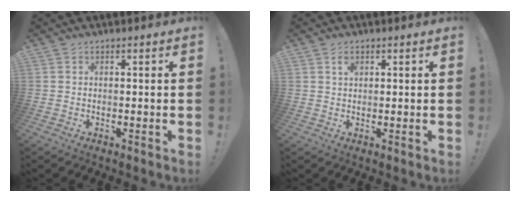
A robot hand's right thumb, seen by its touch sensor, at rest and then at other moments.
{"total": 1.8, "force": [0.9, 1.1, 1.1], "torque": [-0.009, -0.003, 0.014]}